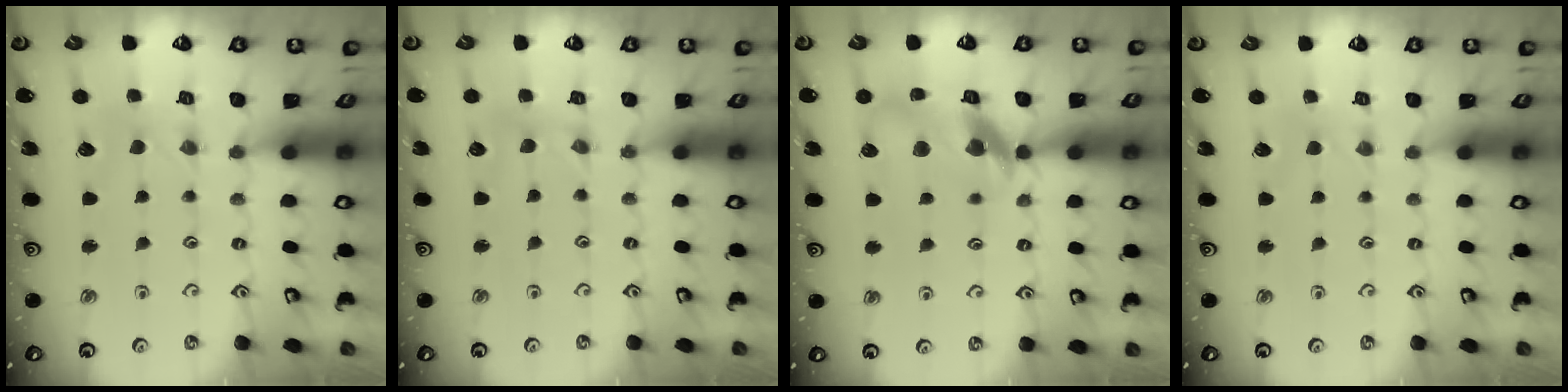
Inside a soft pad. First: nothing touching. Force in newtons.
{"total": 0.6, "press": 0.6, "slide": 0.1}
{"total": 13.8, "press": 13.7, "slide": 1.9}
{"total": 1.3, "press": 1.3, "slide": 0.2}